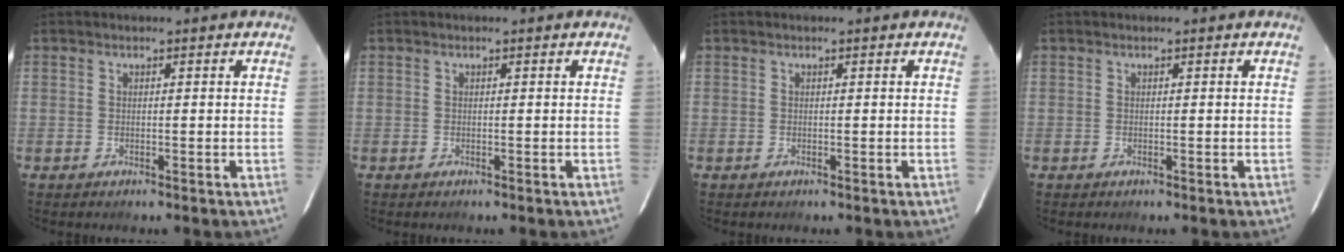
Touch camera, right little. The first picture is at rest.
{"total": 0.0}
{"total": 0.0}
{"total": 0.0}